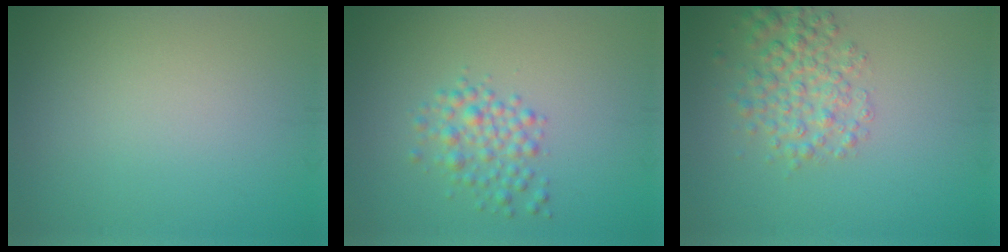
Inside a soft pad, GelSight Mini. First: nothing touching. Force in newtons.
{"total": 2.6, "press": 2.6, "slide": 0.1}
{"total": 3.9, "press": 3.9, "slide": 0.1}